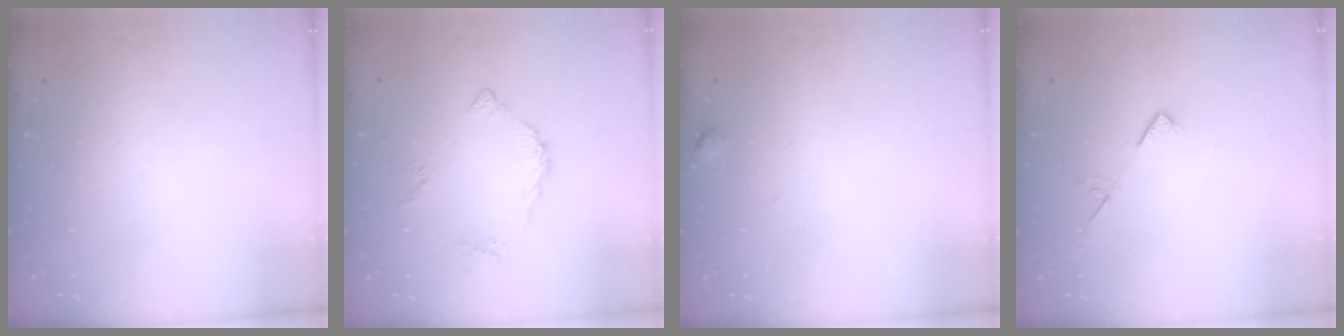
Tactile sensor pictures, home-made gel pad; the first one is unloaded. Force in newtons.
{"total": 5.6, "press": 5.6, "slide": 0.2}
{"total": 3.1, "press": 3.1, "slide": 0.3}
{"total": 6.2, "press": 6.2, "slide": 0.7}